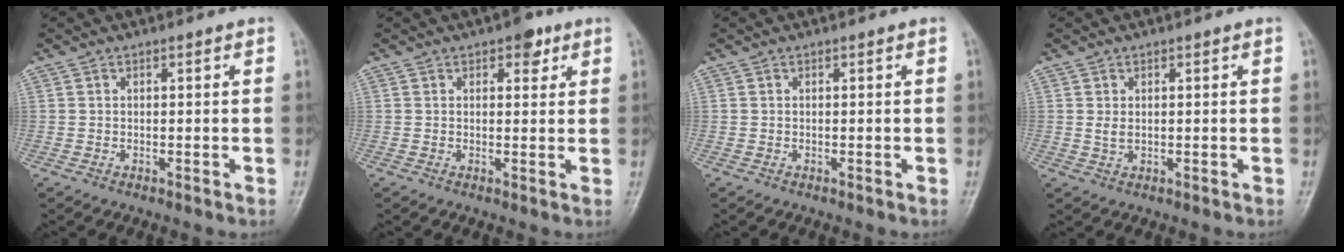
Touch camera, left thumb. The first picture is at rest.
{"total": 3.7, "force": [2.0, 2.0, 2.3], "torque": [-0.012, -0.005, 0.023]}
{"total": 0.0}
{"total": 1.5, "force": [0.3, 0.9, 1.2], "torque": [-0.021, 0.000, 0.010]}